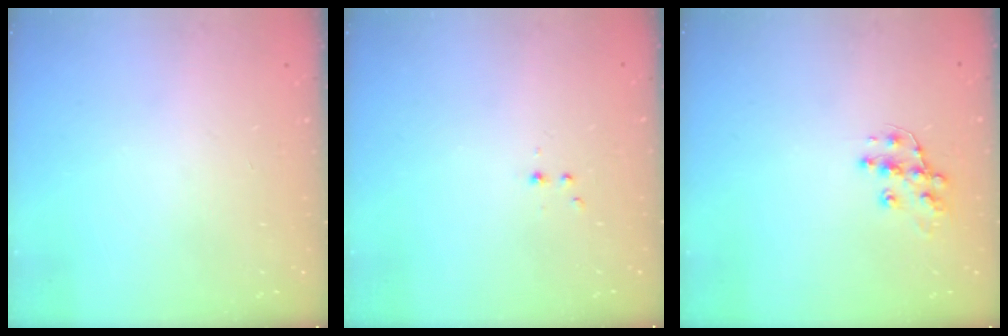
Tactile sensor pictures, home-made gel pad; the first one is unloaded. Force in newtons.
{"total": 2.2, "press": 1.9, "slide": 1.2}
{"total": 10.2, "press": 10.2, "slide": 0.8}